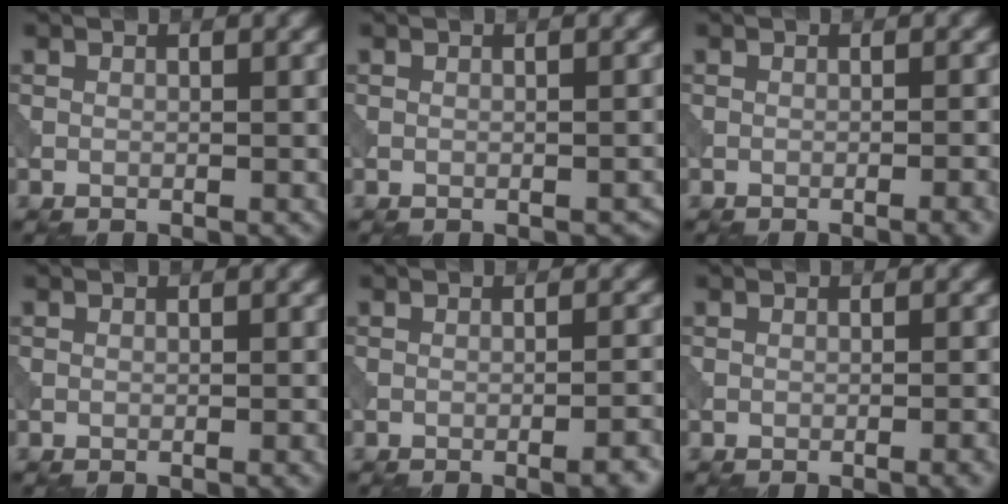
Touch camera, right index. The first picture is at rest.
{"total": 0.7, "force": [-0.5, 0.3, 0.4], "torque": [-0.008, 0.001, -0.004]}
{"total": 2.3, "force": [-1.2, 0.5, 1.9], "torque": [-0.018, 0.006, -0.017]}
{"total": 0.7, "force": [-0.3, 0.1, 0.7], "torque": [-0.008, 0.002, -0.006]}
{"total": 3.2, "force": [-1.7, 0.8, 2.6], "torque": [-0.025, 0.011, -0.026]}
{"total": 1.7, "force": [-0.8, 0.4, 1.5], "torque": [-0.013, 0.004, -0.012]}